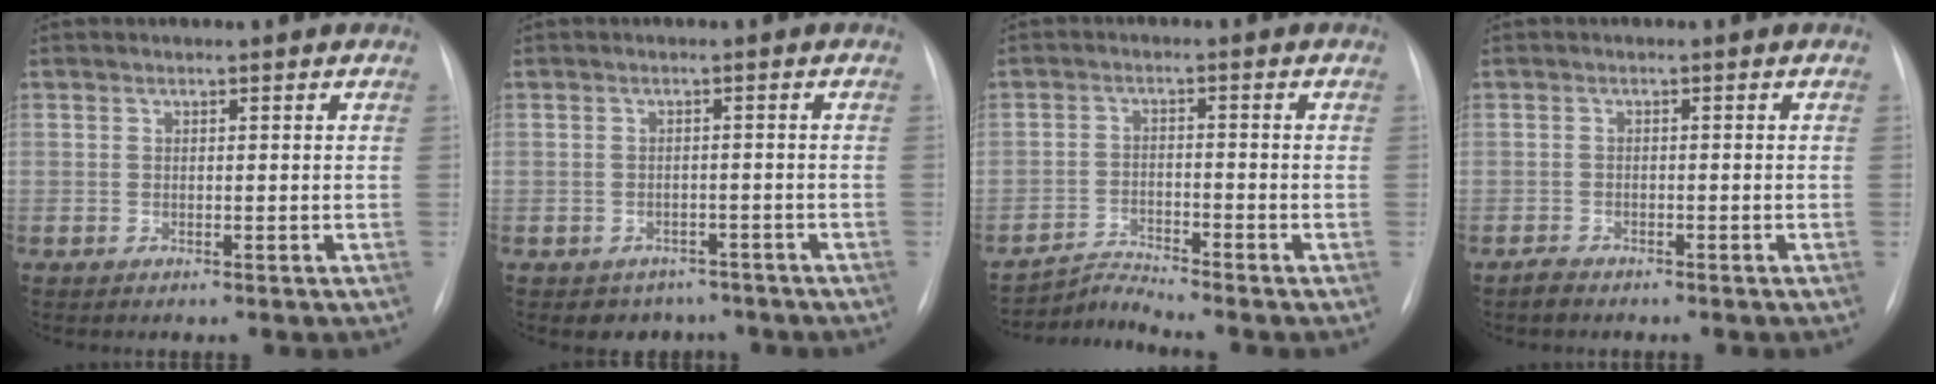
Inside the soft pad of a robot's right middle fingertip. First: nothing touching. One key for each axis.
{"total": 4.5, "fx": -3.6, "fy": 2.8, "fz": 0.1, "tx": 0.003, "ty": 0.017, "tz": -0.045}
{"total": 4.1, "fx": -3.5, "fy": -1.8, "fz": -1.1, "tx": 0.010, "ty": -0.016, "tz": -0.063}
{"total": 1.4, "fx": -1.3, "fy": 0.5, "fz": 0.3, "tx": -0.015, "ty": -0.003, "tz": -0.021}